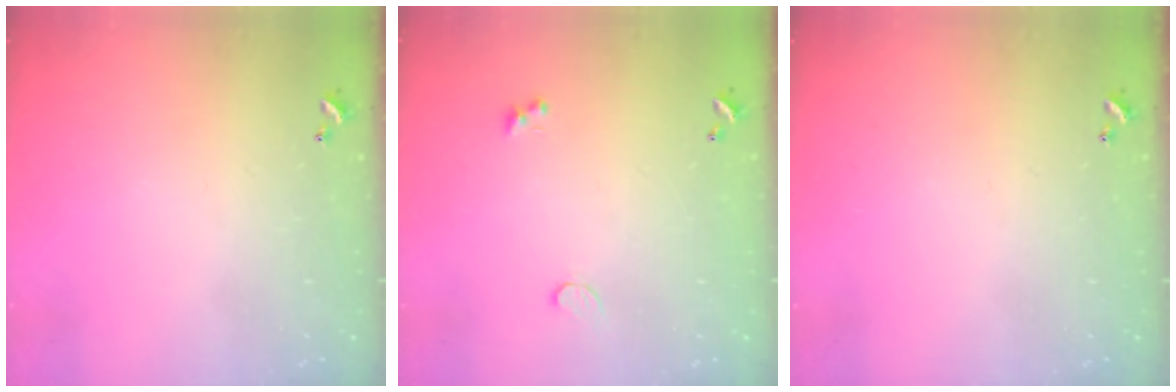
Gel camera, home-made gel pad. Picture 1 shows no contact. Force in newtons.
{"total": 0.8, "press": 0.7, "slide": 0.4}
{"total": 0.0}